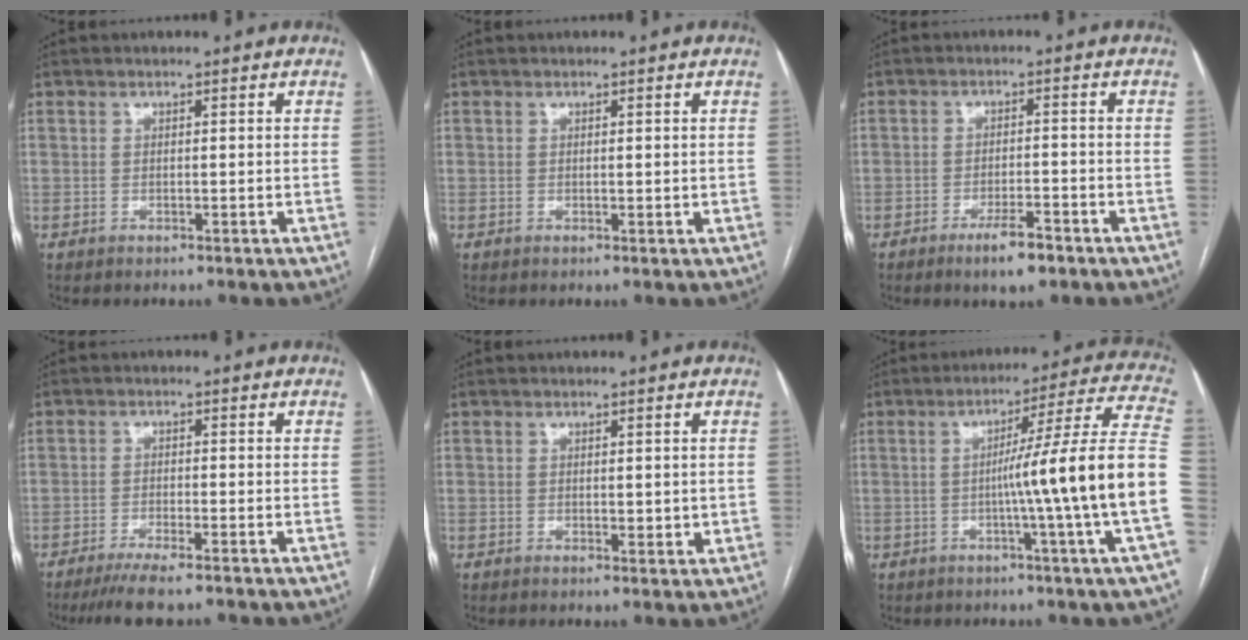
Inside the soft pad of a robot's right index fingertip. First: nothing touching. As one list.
[{"total": 0.8, "force": [0.3, 0.4, 0.7], "torque": [-0.011, -0.004, 0.007]}, {"total": 5.0, "force": [-3.4, 1.0, 3.6], "torque": [-0.064, -0.003, -0.053]}, {"total": 6.2, "force": [-4.8, 0.2, 3.8], "torque": [-0.062, -0.015, -0.080]}, {"total": 1.9, "force": [0.3, 1.0, 1.6], "torque": [-0.020, -0.006, 0.008]}, {"total": 16.5, "force": [-2.8, -3.2, 15.9], "torque": [-0.218, 0.001, -0.050]}]